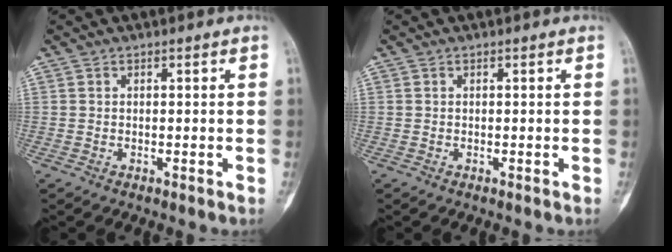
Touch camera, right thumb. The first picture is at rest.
{"total": 0.0}